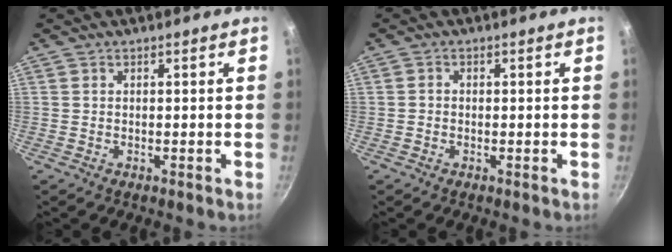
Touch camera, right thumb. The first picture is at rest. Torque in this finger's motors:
{"motor_torque": [-0.36, -0.29, 0.20, -0.56, 0.05]}